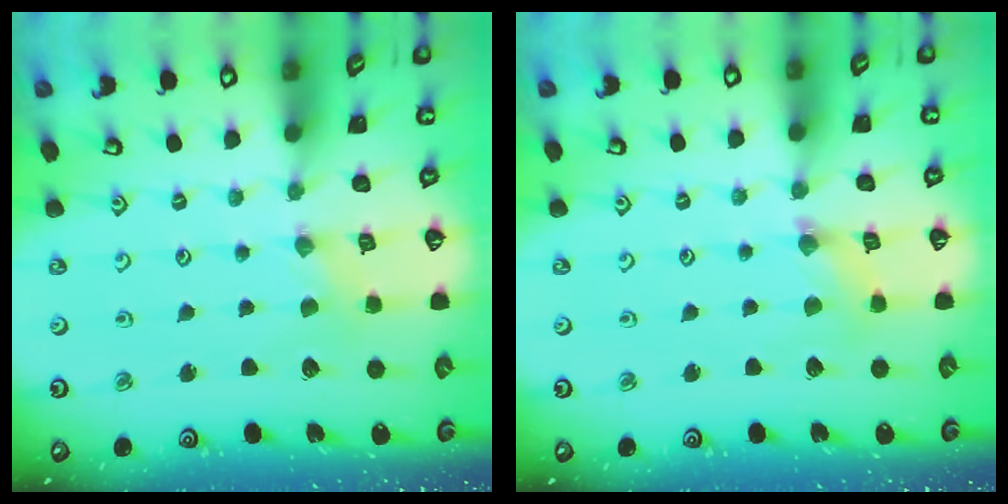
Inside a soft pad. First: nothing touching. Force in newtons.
{"total": 1.7, "press": 1.7, "slide": 0.3}